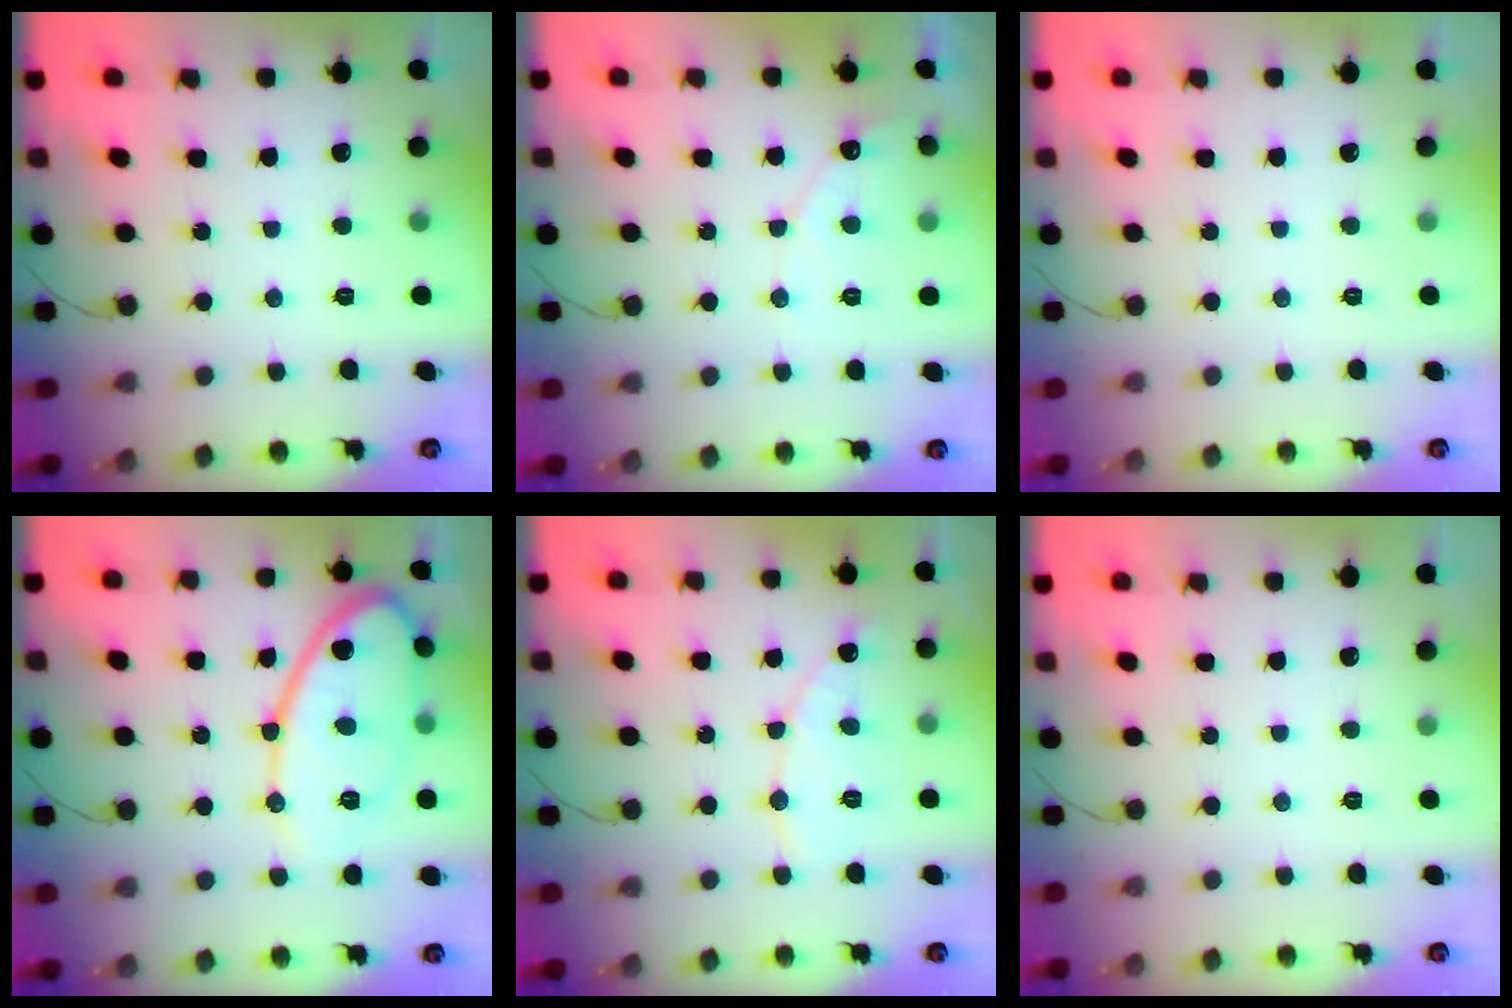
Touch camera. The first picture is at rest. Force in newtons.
{"total": 5.5, "press": 5.5, "slide": 0.3}
{"total": 0.0}
{"total": 14.8, "press": 14.7, "slide": 0.9}
{"total": 7.9, "press": 7.9, "slide": 0.8}
{"total": 0.0}